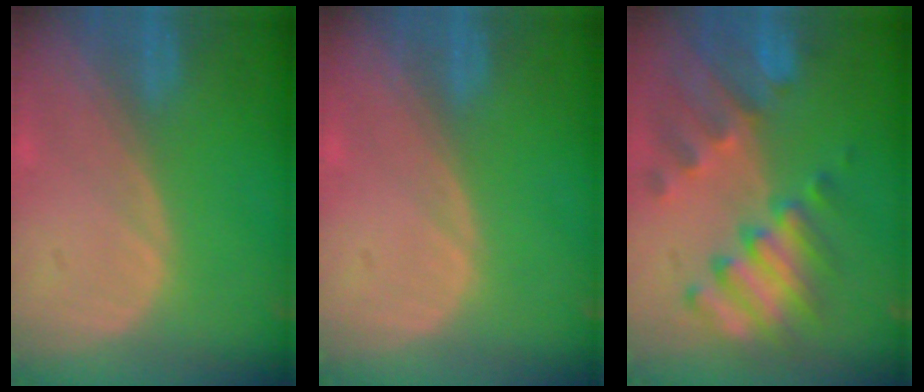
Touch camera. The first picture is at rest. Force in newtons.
{"total": 0.0}
{"total": 10.2, "press": 8.9, "slide": 5.1}